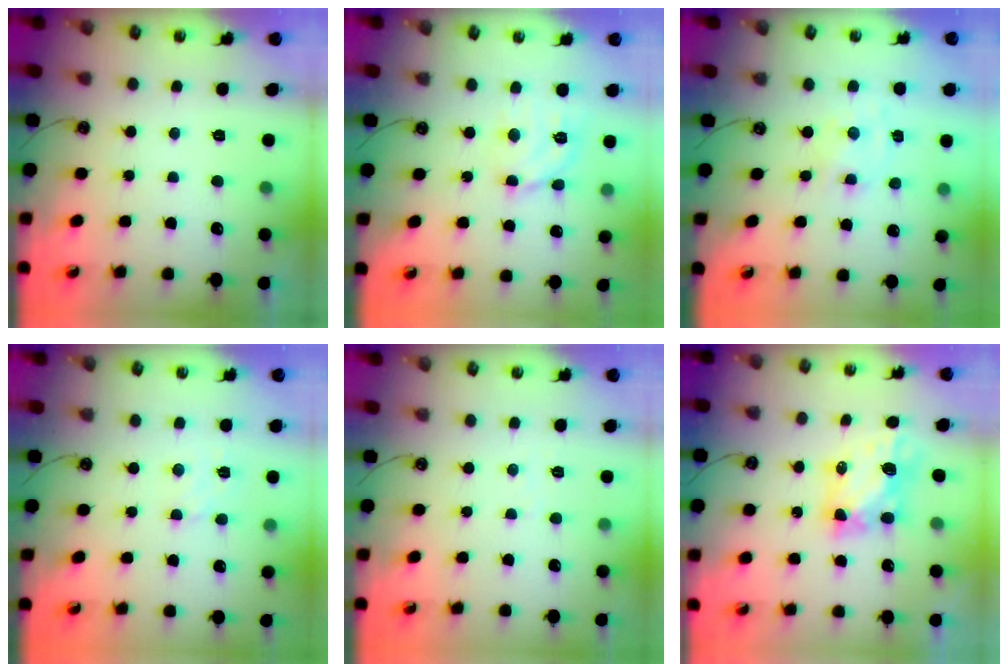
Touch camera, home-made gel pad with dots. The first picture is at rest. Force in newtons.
{"total": 11.5, "press": 11.5, "slide": 0.9}
{"total": 0.8, "press": 0.8, "slide": 0.1}
{"total": 3.5, "press": 3.5, "slide": 0.5}
{"total": 2.5, "press": 2.5, "slide": 0.4}
{"total": 6.1, "press": 6.0, "slide": 0.8}